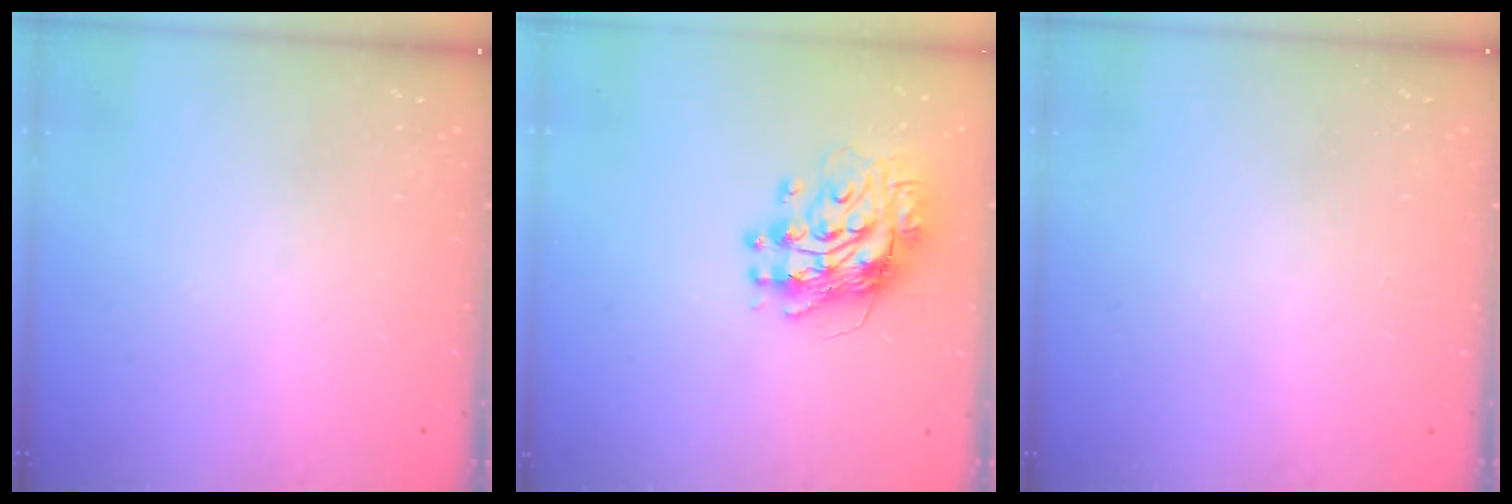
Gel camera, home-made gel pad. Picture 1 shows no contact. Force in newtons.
{"total": 11.6, "press": 11.6, "slide": 1.2}
{"total": 0.0}